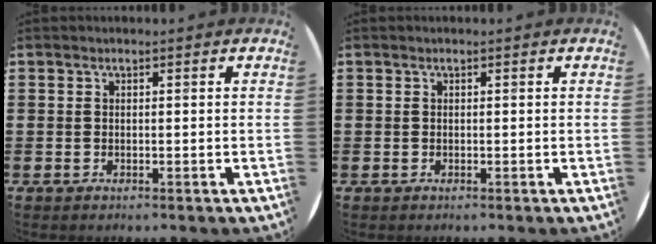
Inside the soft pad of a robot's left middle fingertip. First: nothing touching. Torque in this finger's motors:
{"motor_torque": [0.25, -0.17, -0.25, -0.08]}